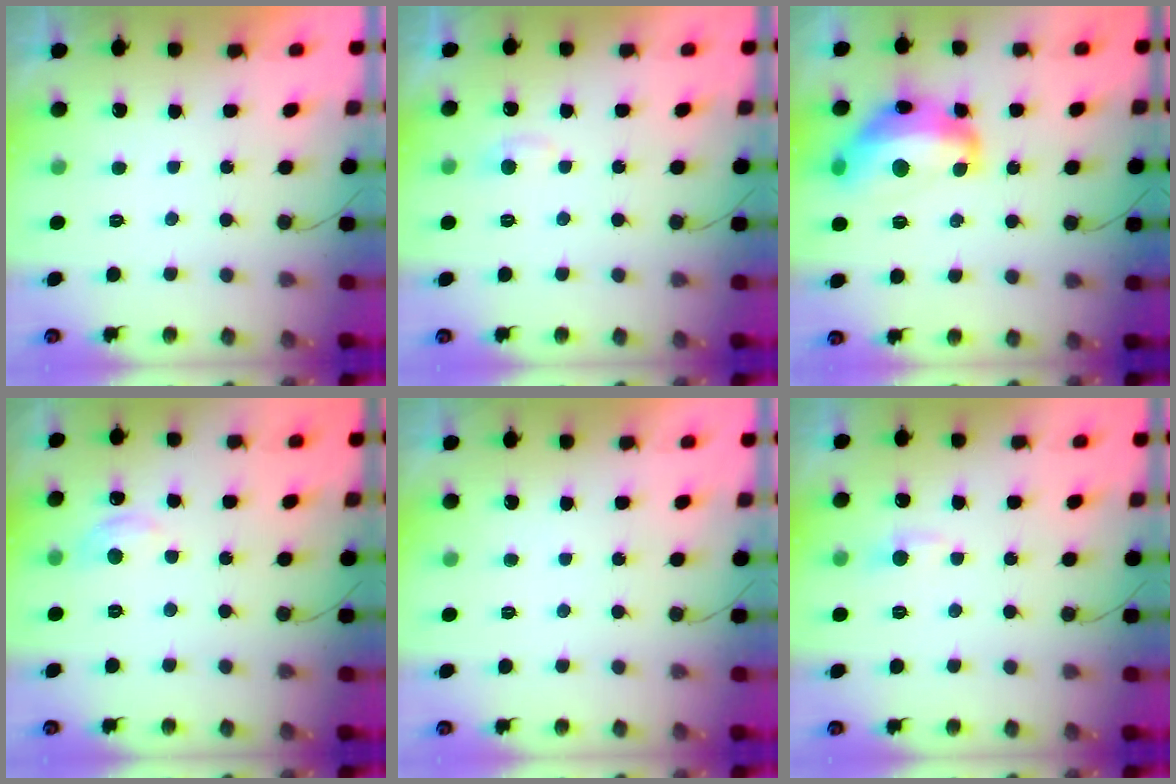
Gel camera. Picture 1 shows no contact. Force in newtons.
{"total": 3.3, "press": 3.3, "slide": 0.4}
{"total": 15.7, "press": 15.6, "slide": 1.1}
{"total": 6.2, "press": 6.2, "slide": 0.5}
{"total": 0.0}
{"total": 3.8, "press": 3.8, "slide": 0.4}